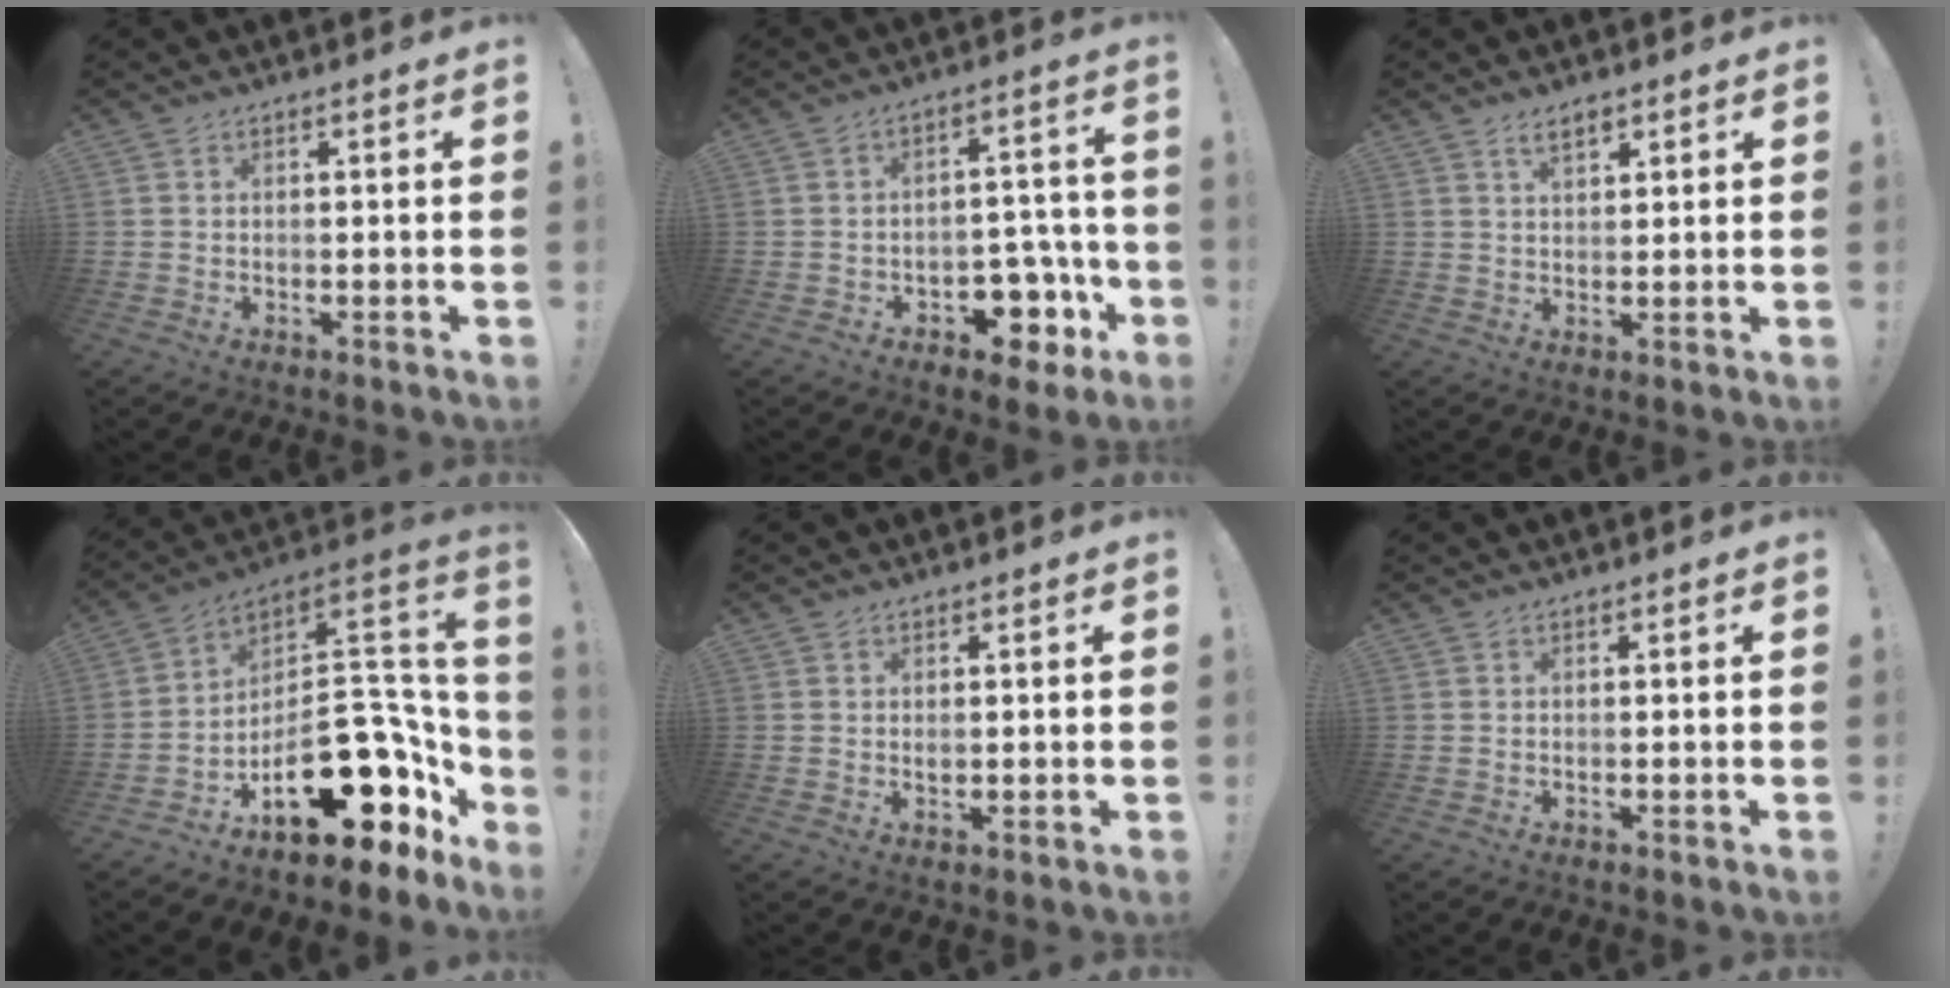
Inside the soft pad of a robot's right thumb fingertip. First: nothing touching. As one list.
[{"total": 10.1, "force": [-5.4, 6.7, 5.4], "torque": [-0.043, 0.046, -0.084]}, {"total": 3.7, "force": [2.4, 1.6, 2.3], "torque": [-0.027, -0.013, 0.040]}, {"total": 23.7, "force": [-8.1, 13.6, 17.6], "torque": [-0.231, 0.037, -0.104]}, {"total": 0.9, "force": [0.4, 0.7, 0.4], "torque": [0.008, -0.005, 0.004]}, {"total": 0.0}]